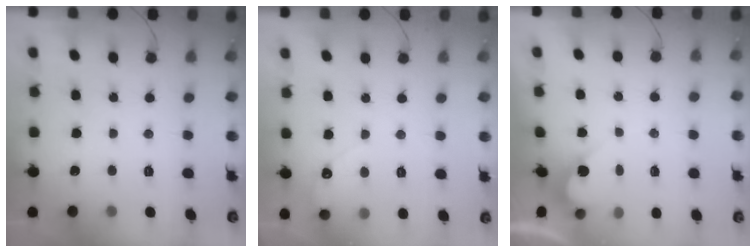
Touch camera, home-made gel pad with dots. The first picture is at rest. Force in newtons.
{"total": 2.6, "press": 2.6, "slide": 0.2}
{"total": 2.7, "press": 2.7, "slide": 0.1}